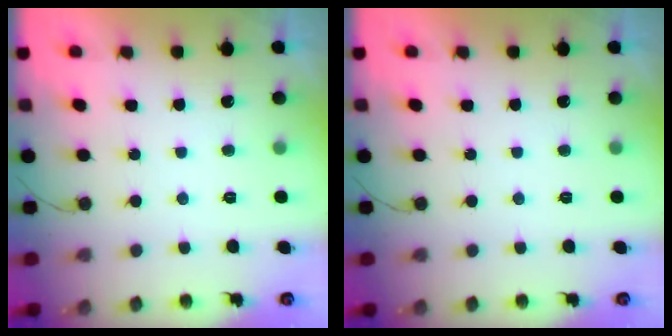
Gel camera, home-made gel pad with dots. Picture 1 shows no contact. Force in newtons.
{"total": 0.0}